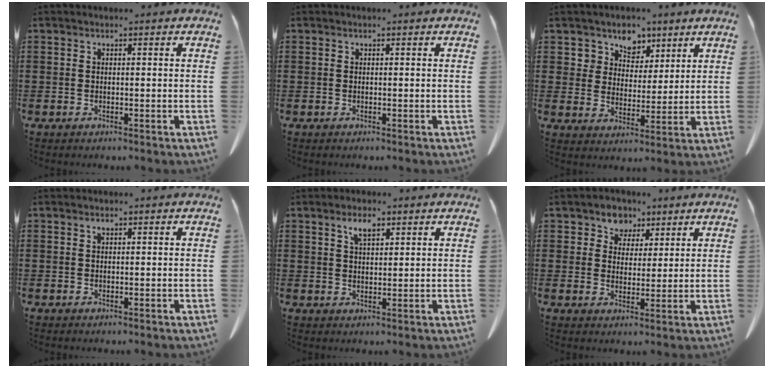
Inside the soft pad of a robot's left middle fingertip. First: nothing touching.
{"total": 0.0}
{"total": 6.3, "force": [4.3, 4.6, 0.2], "torque": [-0.046, -0.016, 0.078]}
{"total": 0.5, "force": [0.3, 0.2, 0.4], "torque": [-0.010, -0.002, 0.007]}
{"total": 3.4, "force": [2.2, 1.1, 2.4], "torque": [-0.045, 0.001, 0.037]}
{"total": 4.5, "force": [3.0, 3.3, 0.4], "torque": [-0.033, 0.004, 0.053]}